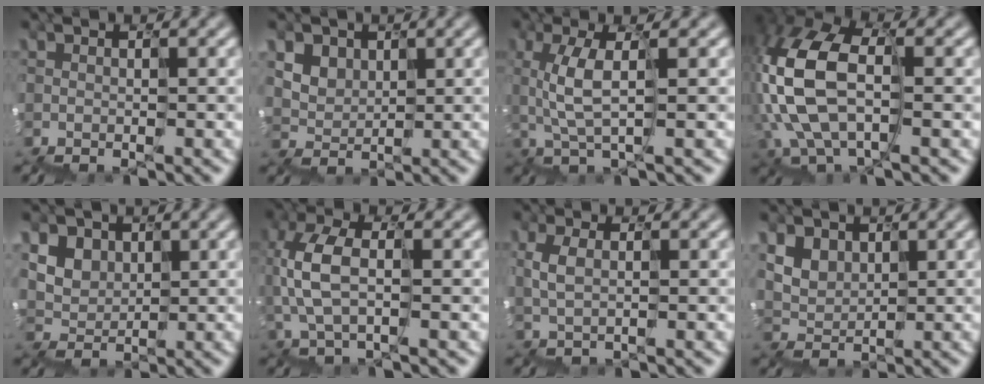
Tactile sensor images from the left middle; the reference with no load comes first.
{"total": 4.0, "force": [2.8, 2.6, -1.2], "torque": [-0.012, 0.014, 0.044]}
{"total": 1.5, "force": [0.2, 0.2, 1.5], "torque": [-0.065, -0.001, 0.001]}
{"total": 6.3, "force": [-0.5, 3.8, 5.0], "torque": [-0.173, 0.006, -0.018]}
{"total": 4.5, "force": [3.0, 3.3, -0.7], "torque": [-0.020, 0.016, 0.043]}
{"total": 2.0, "force": [0.5, 1.1, 1.5], "torque": [-0.085, 0.002, 0.006]}
{"total": 1.1, "force": [0.3, -0.4, -1.0], "torque": [-0.010, 0.005, 0.001]}
{"total": 3.0, "force": [2.1, 1.3, -1.7], "torque": [-0.001, 0.006, 0.034]}